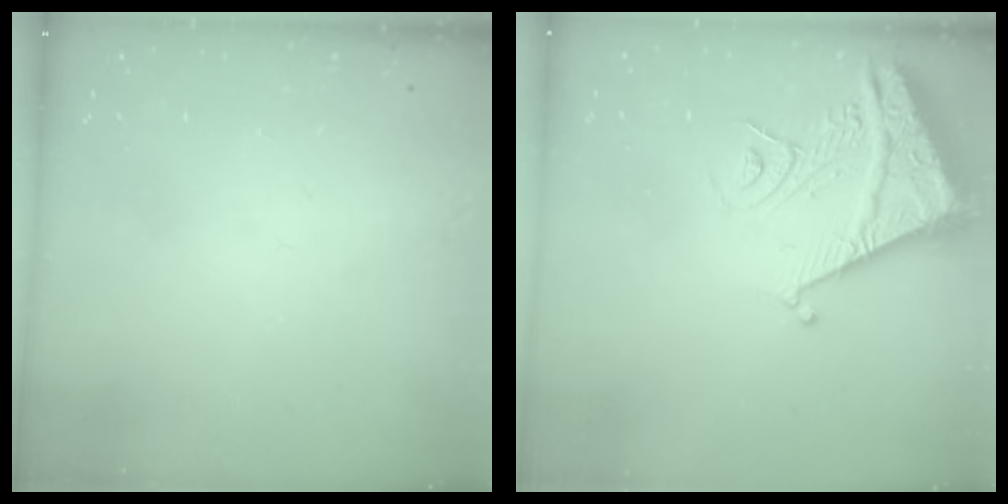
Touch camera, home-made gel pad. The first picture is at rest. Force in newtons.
{"total": 10.0, "press": 9.9, "slide": 1.3}